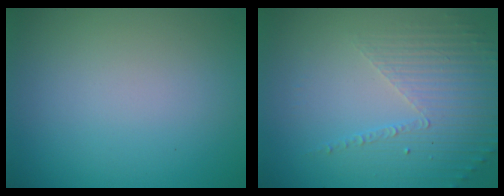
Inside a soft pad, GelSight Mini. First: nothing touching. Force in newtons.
{"total": 5.2, "press": 3.1, "slide": 4.1}